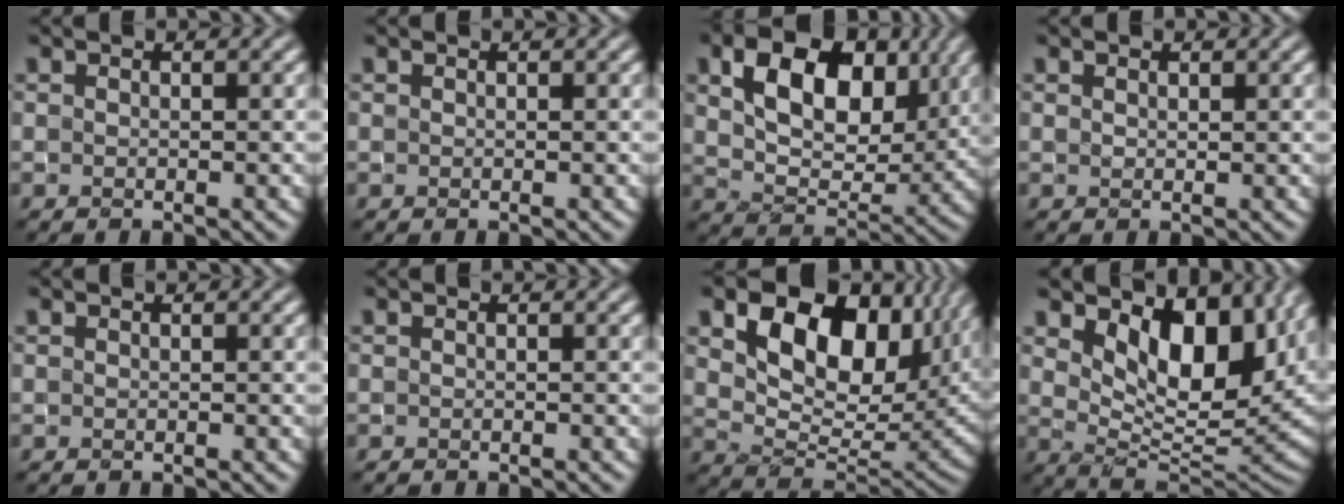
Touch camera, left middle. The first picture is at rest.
{"total": 0.0}
{"total": 9.6, "force": [3.9, 6.0, 6.5], "torque": [-0.112, 0.002, 0.065]}
{"total": 0.6, "force": [0.5, 0.3, 0.2], "torque": [-0.006, 0.002, 0.009]}
{"total": 0.0}
{"total": 0.6, "force": [-0.6, -0.1, -0.1], "torque": [0.006, -0.004, -0.013]}
{"total": 12.4, "force": [5.3, 7.4, 8.5], "torque": [-0.132, -0.004, 0.096]}
{"total": 10.3, "force": [4.2, 5.0, 8.0], "torque": [-0.123, -0.009, 0.073]}